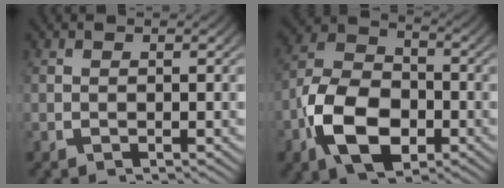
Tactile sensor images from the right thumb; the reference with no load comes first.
{"total": 11.4, "force": [-3.4, 7.7, 7.7], "torque": [-0.167, -0.029, -0.050]}